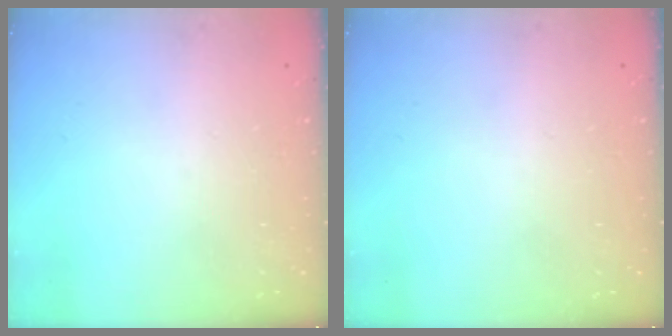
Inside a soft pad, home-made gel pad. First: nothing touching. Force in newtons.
{"total": 0.0}